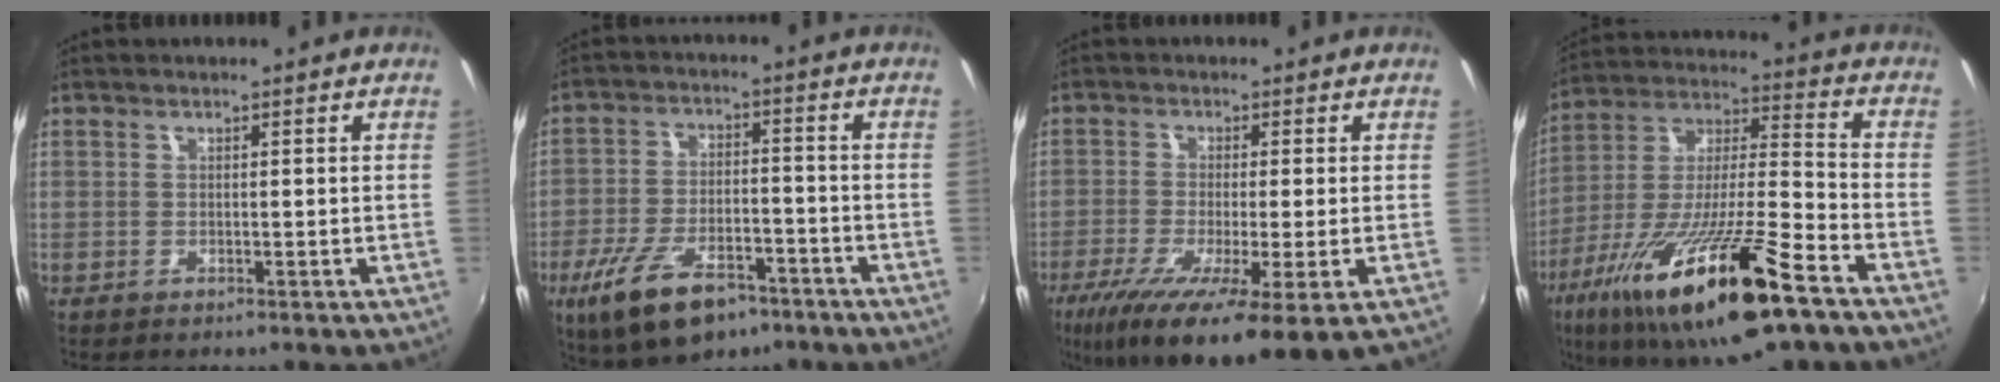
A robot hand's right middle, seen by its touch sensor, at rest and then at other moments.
{"total": 14.5, "force": [-8.8, 6.4, 9.6], "torque": [-0.201, -0.027, -0.150]}
{"total": 14.0, "force": [-7.0, 1.7, 11.9], "torque": [-0.234, -0.055, -0.120]}
{"total": 25.4, "force": [-14.6, 4.4, 20.3], "torque": [-0.366, -0.046, -0.256]}